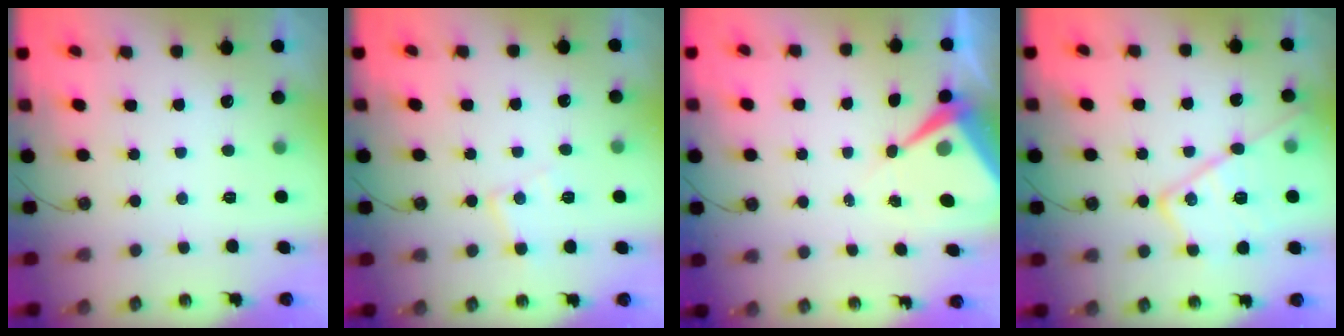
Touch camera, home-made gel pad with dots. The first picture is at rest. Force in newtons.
{"total": 7.7, "press": 7.7, "slide": 0.6}
{"total": 7.9, "press": 7.9, "slide": 0.6}
{"total": 17.6, "press": 17.5, "slide": 1.5}